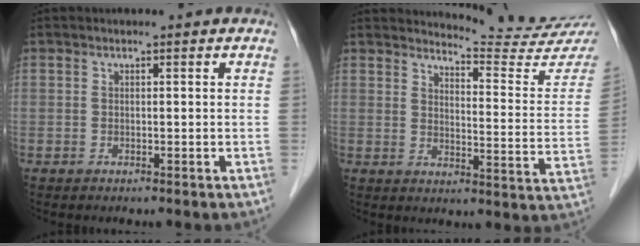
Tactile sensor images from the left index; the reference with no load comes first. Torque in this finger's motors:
{"motor_torque": [0.86, -1.27, 0.03, -0.03]}